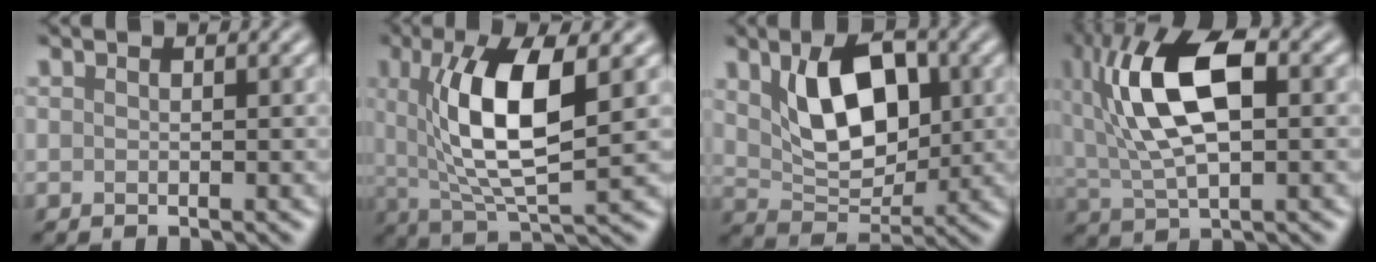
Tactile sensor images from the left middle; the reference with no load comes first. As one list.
[{"total": 9.2, "force": [1.7, 2.9, 8.6], "torque": [-0.153, -0.006, 0.034]}, {"total": 7.6, "force": [1.8, 4.5, 5.8], "torque": [-0.102, -0.002, 0.034]}, {"total": 10.7, "force": [2.2, 4.9, 9.2], "torque": [-0.179, 0.017, 0.031]}]